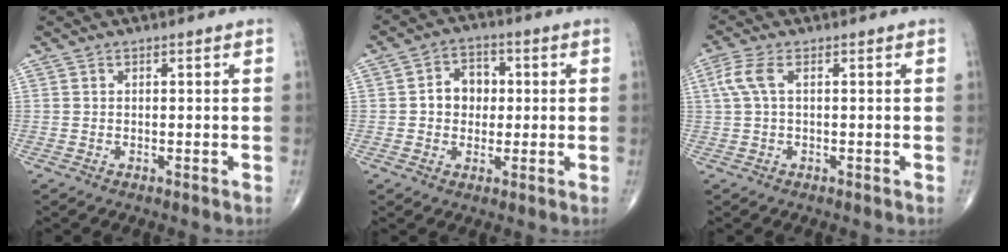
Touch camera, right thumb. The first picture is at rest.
{"total": 6.3, "force": [0.3, 5.2, 3.7], "torque": [-0.028, 0.014, -0.002]}
{"total": 4.0, "force": [0.8, 1.5, 3.6], "torque": [-0.108, 0.016, 0.017]}